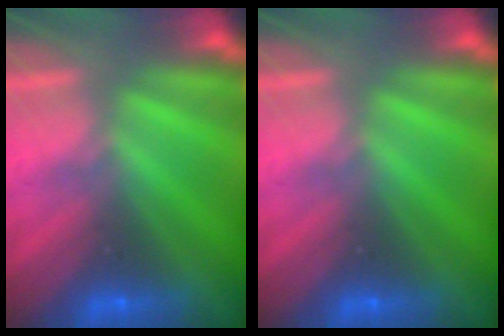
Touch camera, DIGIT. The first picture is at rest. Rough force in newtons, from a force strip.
{"total": 0.0}